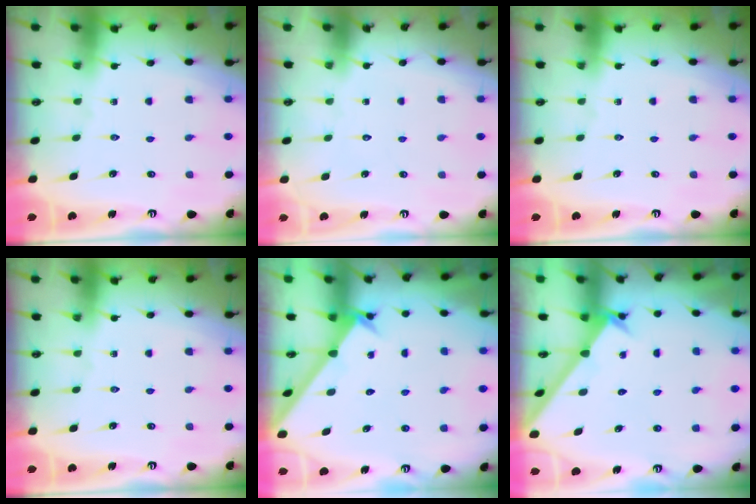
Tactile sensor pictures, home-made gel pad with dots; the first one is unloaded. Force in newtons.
{"total": 1.5, "press": 1.5, "slide": 0.1}
{"total": 0.0}
{"total": 0.0}
{"total": 1.8, "press": 1.8, "slide": 0.2}
{"total": 1.8, "press": 1.8, "slide": 0.2}